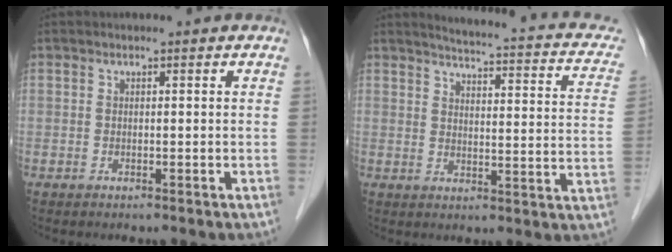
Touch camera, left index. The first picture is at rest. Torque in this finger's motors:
{"motor_torque": [0.89, -1.24, 0.01, -0.02]}